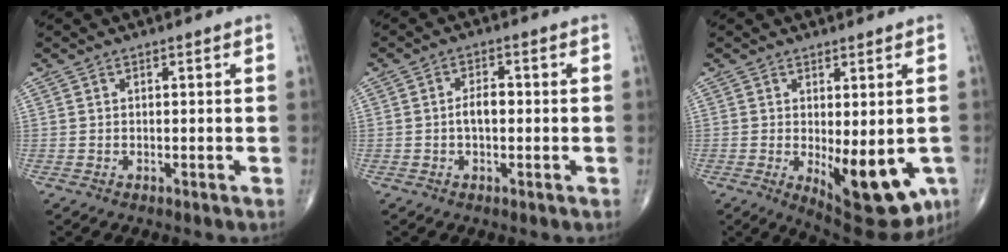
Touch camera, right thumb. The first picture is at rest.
{"total": 3.5, "force": [-0.4, 1.9, 2.9], "torque": [-0.047, 0.012, -0.010]}
{"total": 13.6, "force": [-3.3, 5.6, 12.0], "torque": [-0.141, -0.024, -0.028]}